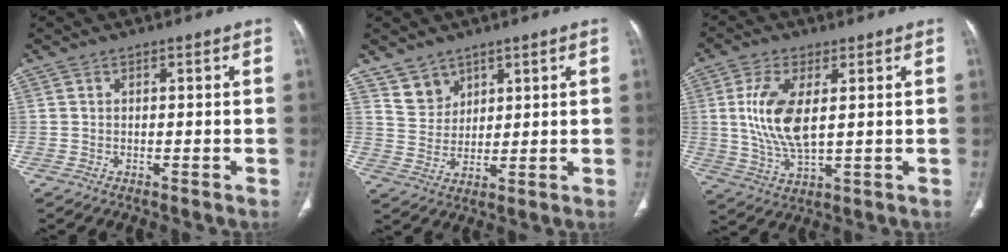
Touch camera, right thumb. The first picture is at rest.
{"total": 5.1, "force": [3.8, 3.5, 0.5], "torque": [0.017, -0.034, 0.078]}
{"total": 11.0, "force": [1.9, 5.0, 9.7], "torque": [-0.203, -0.014, 0.042]}